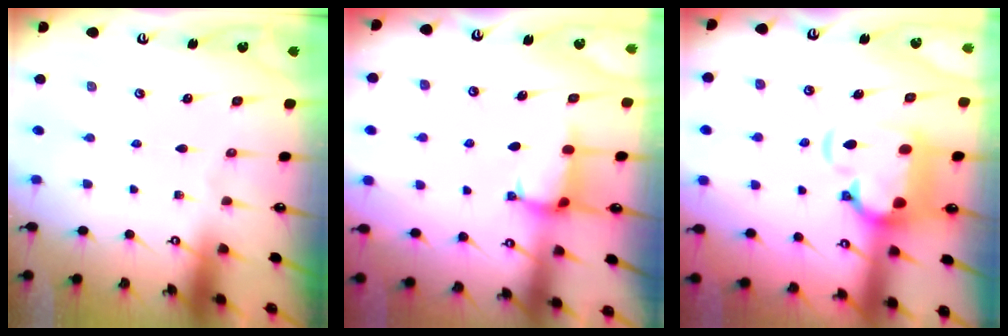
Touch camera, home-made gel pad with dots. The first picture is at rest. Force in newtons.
{"total": 1.3, "press": 1.2, "slide": 0.3}
{"total": 6.3, "press": 6.0, "slide": 1.9}